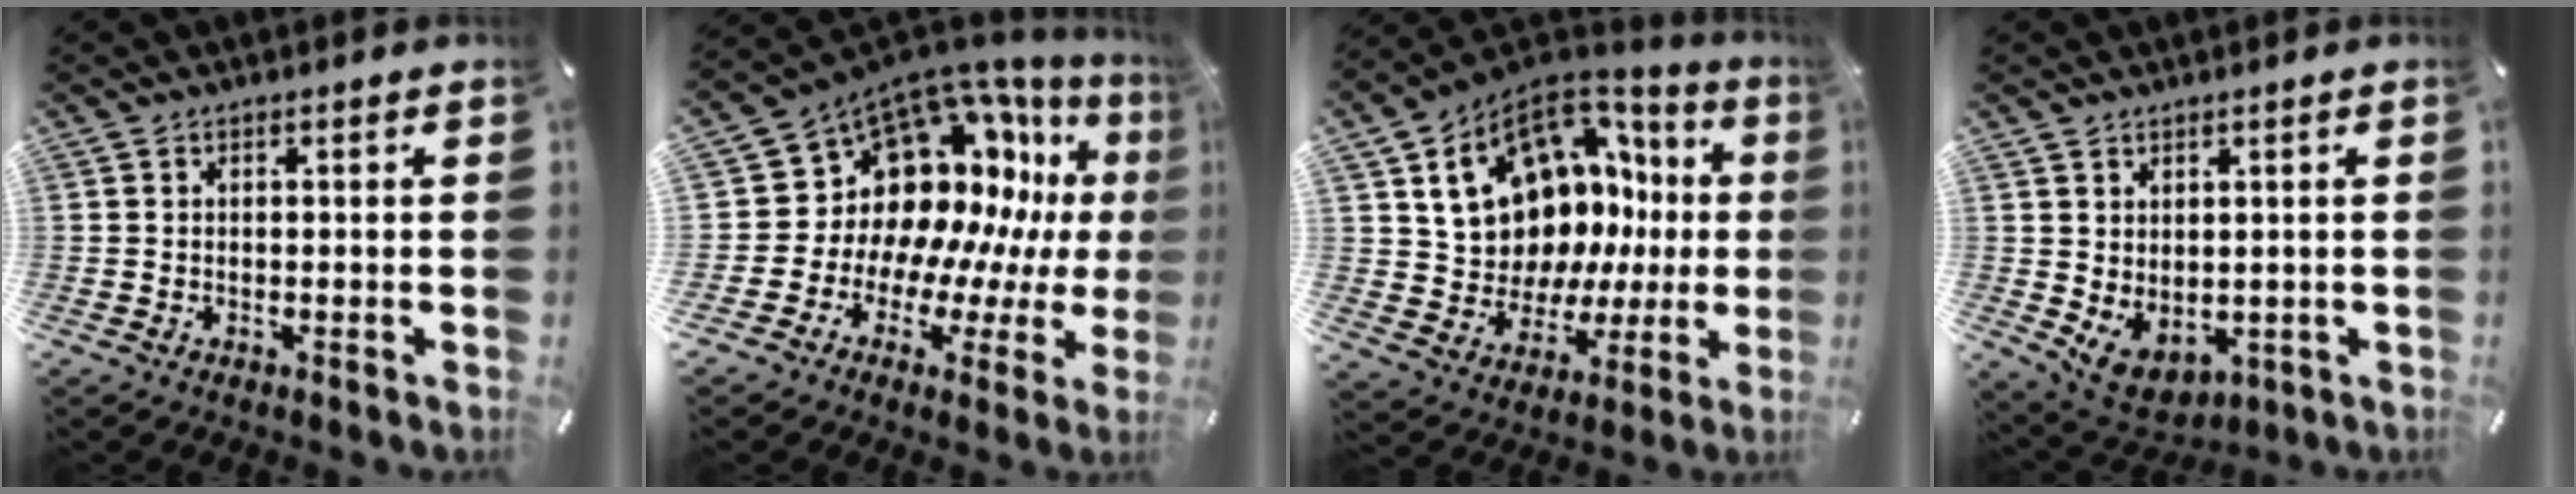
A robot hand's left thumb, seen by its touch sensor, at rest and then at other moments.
{"total": 16.2, "force": [6.5, 12.8, 7.3], "torque": [-0.123, -0.092, 0.138]}
{"total": 16.5, "force": [7.0, 12.5, 8.3], "torque": [-0.146, -0.052, 0.147]}
{"total": 4.2, "force": [0.8, 3.7, 1.8], "torque": [-0.037, -0.010, 0.021]}